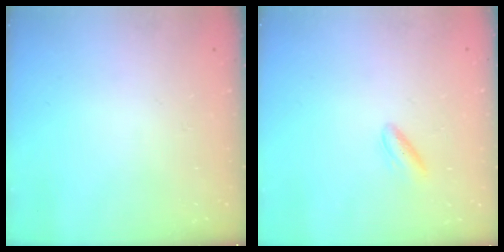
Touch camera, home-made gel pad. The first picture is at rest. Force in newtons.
{"total": 2.9, "press": 2.8, "slide": 0.9}